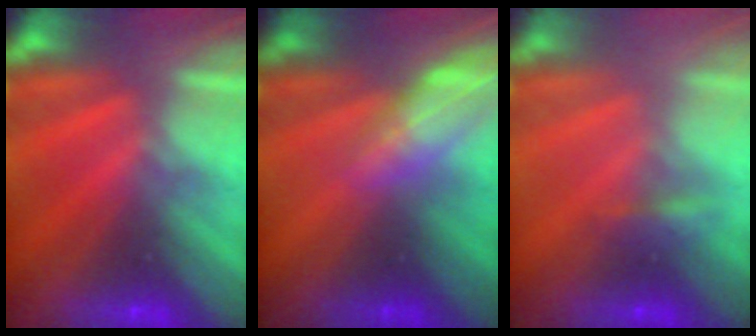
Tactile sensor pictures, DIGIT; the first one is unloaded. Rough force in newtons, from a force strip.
{"total": 2.6}
{"total": 2.2}